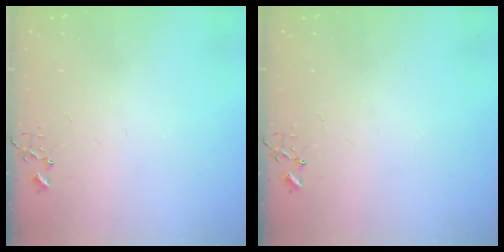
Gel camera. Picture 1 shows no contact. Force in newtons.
{"total": 0.0}